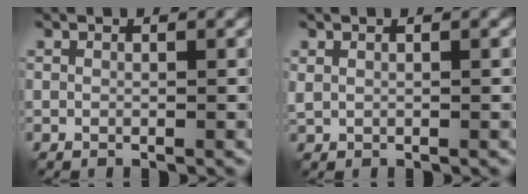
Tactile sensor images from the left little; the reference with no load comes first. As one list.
[{"total": 0.6, "force": [0.4, 0.3, 0.4], "torque": [-0.013, 0.000, 0.012]}]